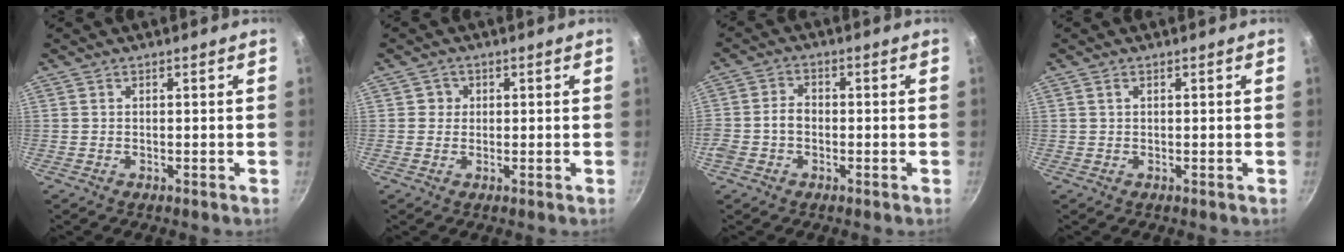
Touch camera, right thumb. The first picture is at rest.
{"total": 1.8, "force": [0.2, 1.8, 0.3], "torque": [0.008, 0.001, -0.001]}
{"total": 4.3, "force": [-1.1, 3.3, 2.5], "torque": [-0.042, 0.023, -0.029]}
{"total": 0.6, "force": [0.3, 0.2, 0.4], "torque": [-0.008, 0.002, 0.005]}